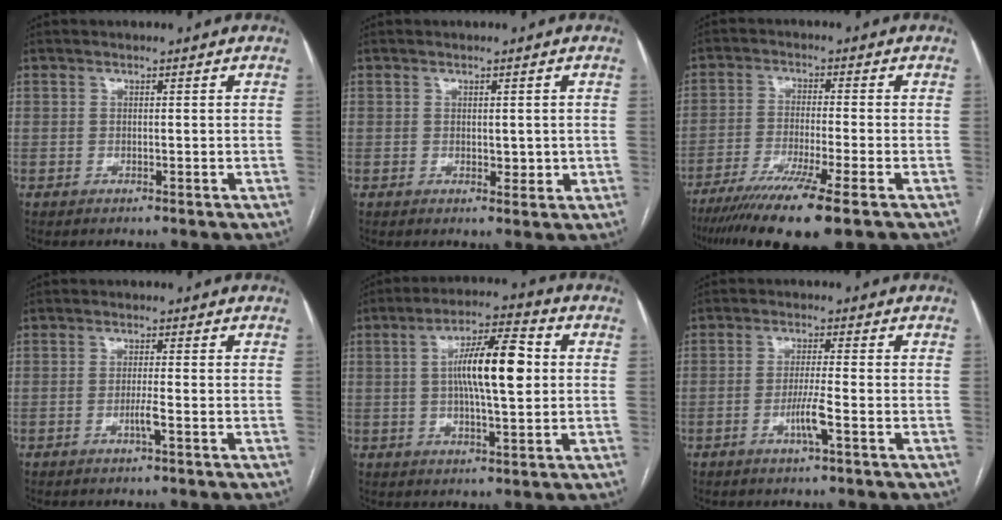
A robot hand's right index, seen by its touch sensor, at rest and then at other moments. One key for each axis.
{"total": 1.9, "fx": 0.2, "fy": 1.3, "fz": 1.4, "tx": -0.016, "ty": -0.001, "tz": 0.009}
{"total": 12.8, "fx": -8.8, "fy": -0.5, "fz": 9.3, "tx": -0.166, "ty": -0.035, "tz": -0.143}
{"total": 1.8, "fx": -0.7, "fy": -0.3, "fz": 1.7, "tx": -0.033, "ty": -0.002, "tz": -0.011}
{"total": 11.4, "fx": 1.3, "fy": 2.2, "fz": 11.2, "tx": -0.195, "ty": 0.019, "tz": 0.017}
{"total": 4.0, "fx": -1.5, "fy": -0.4, "fz": 3.7, "tx": -0.071, "ty": -0.006, "tz": -0.028}